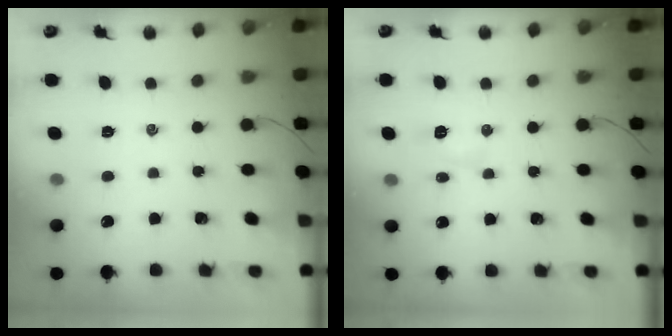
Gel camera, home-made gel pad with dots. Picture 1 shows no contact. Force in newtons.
{"total": 2.9, "press": 2.8, "slide": 0.8}